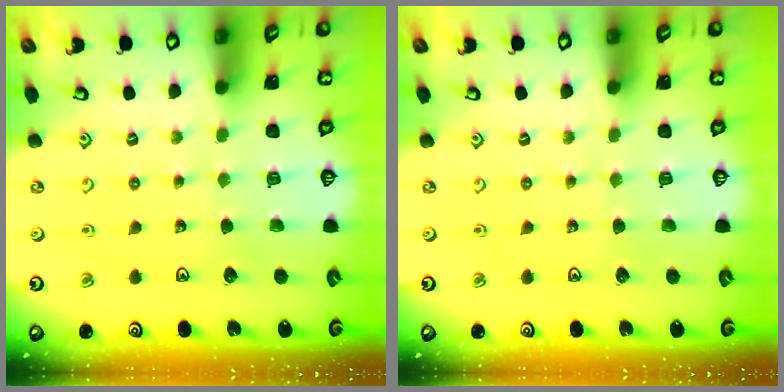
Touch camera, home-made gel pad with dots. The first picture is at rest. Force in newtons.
{"total": 0.0}